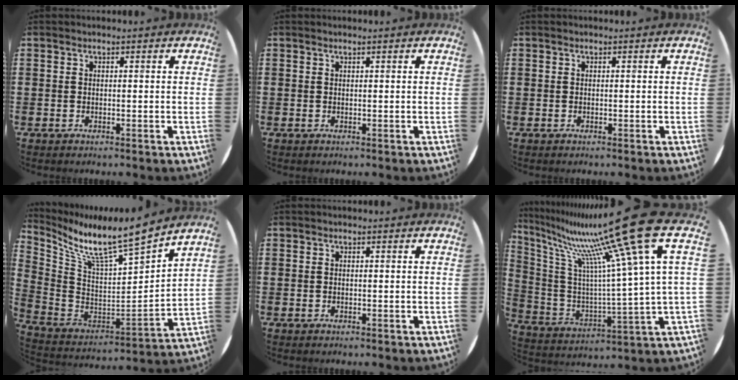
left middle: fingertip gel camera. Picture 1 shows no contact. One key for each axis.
{"total": 0.0}
{"total": 0.0}
{"total": 9.9, "fx": 8.4, "fy": 0.9, "fz": 5.2, "tx": -0.130, "ty": -0.082, "tz": 0.135}
{"total": 0.0}
{"total": 21.2, "fx": 13.9, "fy": 2.1, "fz": 15.9, "tx": -0.326, "ty": -0.089, "tz": 0.216}